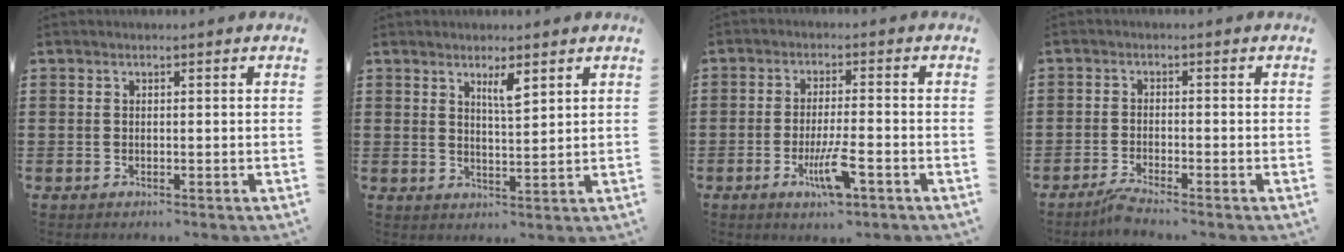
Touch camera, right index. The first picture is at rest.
{"total": 3.3, "force": [2.2, 0.6, 2.4], "torque": [-0.042, 0.001, 0.035]}
{"total": 6.8, "force": [-3.2, 1.1, 6.0], "torque": [-0.119, -0.014, -0.057]}
{"total": 2.2, "force": [-2.0, -0.2, 0.8], "torque": [-0.023, -0.002, -0.040]}